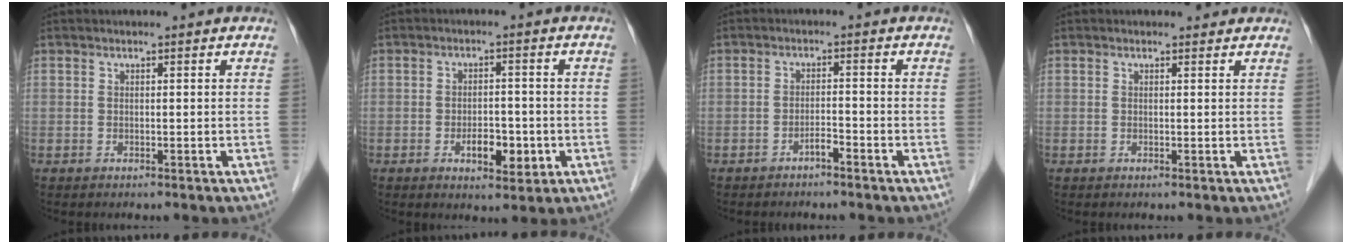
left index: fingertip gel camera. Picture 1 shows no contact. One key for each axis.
{"total": 5.2, "fx": -1.7, "fy": 2.5, "fz": 4.2, "tx": -0.067, "ty": 0.002, "tz": -0.019}
{"total": 1.8, "fx": -1.5, "fy": 0.2, "fz": 1.0, "tx": -0.017, "ty": 0.002, "tz": -0.026}
{"total": 1.0, "fx": 0.9, "fy": 0.4, "fz": 0.0, "tx": -0.009, "ty": 0.000, "tz": 0.008}